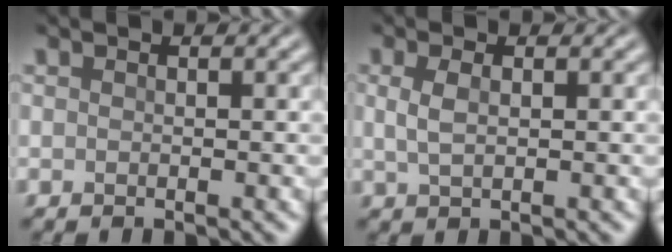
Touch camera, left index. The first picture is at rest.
{"total": 1.7, "force": [0.4, 0.7, 1.5], "torque": [-0.035, 0.000, 0.010]}